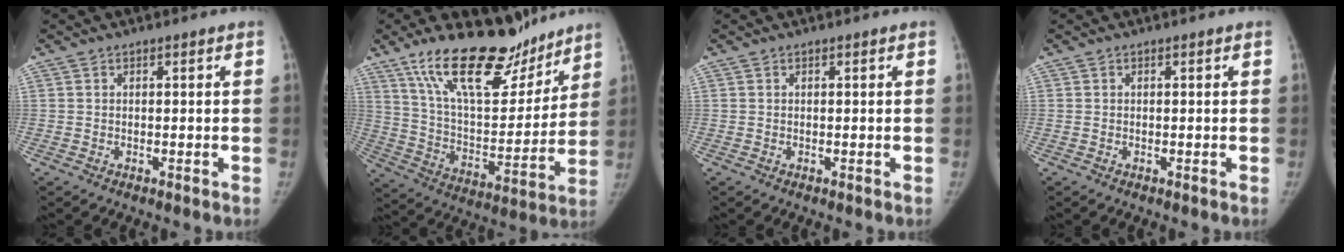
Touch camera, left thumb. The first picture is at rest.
{"total": 23.2, "force": [16.8, 9.2, 13.0], "torque": [-0.169, -0.079, 0.284]}
{"total": 0.0}
{"total": 0.0}